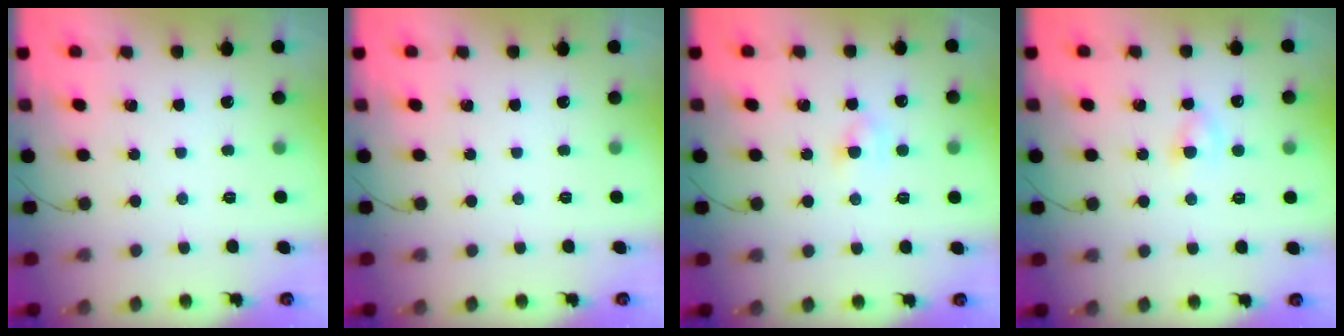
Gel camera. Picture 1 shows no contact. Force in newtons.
{"total": 0.0}
{"total": 3.0, "press": 2.9, "slide": 0.8}
{"total": 2.4, "press": 2.2, "slide": 1.0}